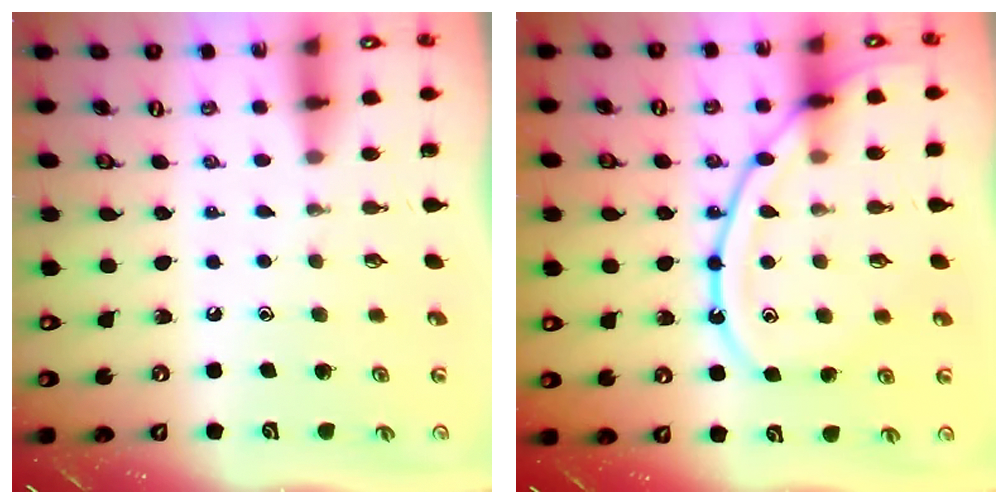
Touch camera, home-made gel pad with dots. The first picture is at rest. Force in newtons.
{"total": 14.0, "press": 13.9, "slide": 1.6}